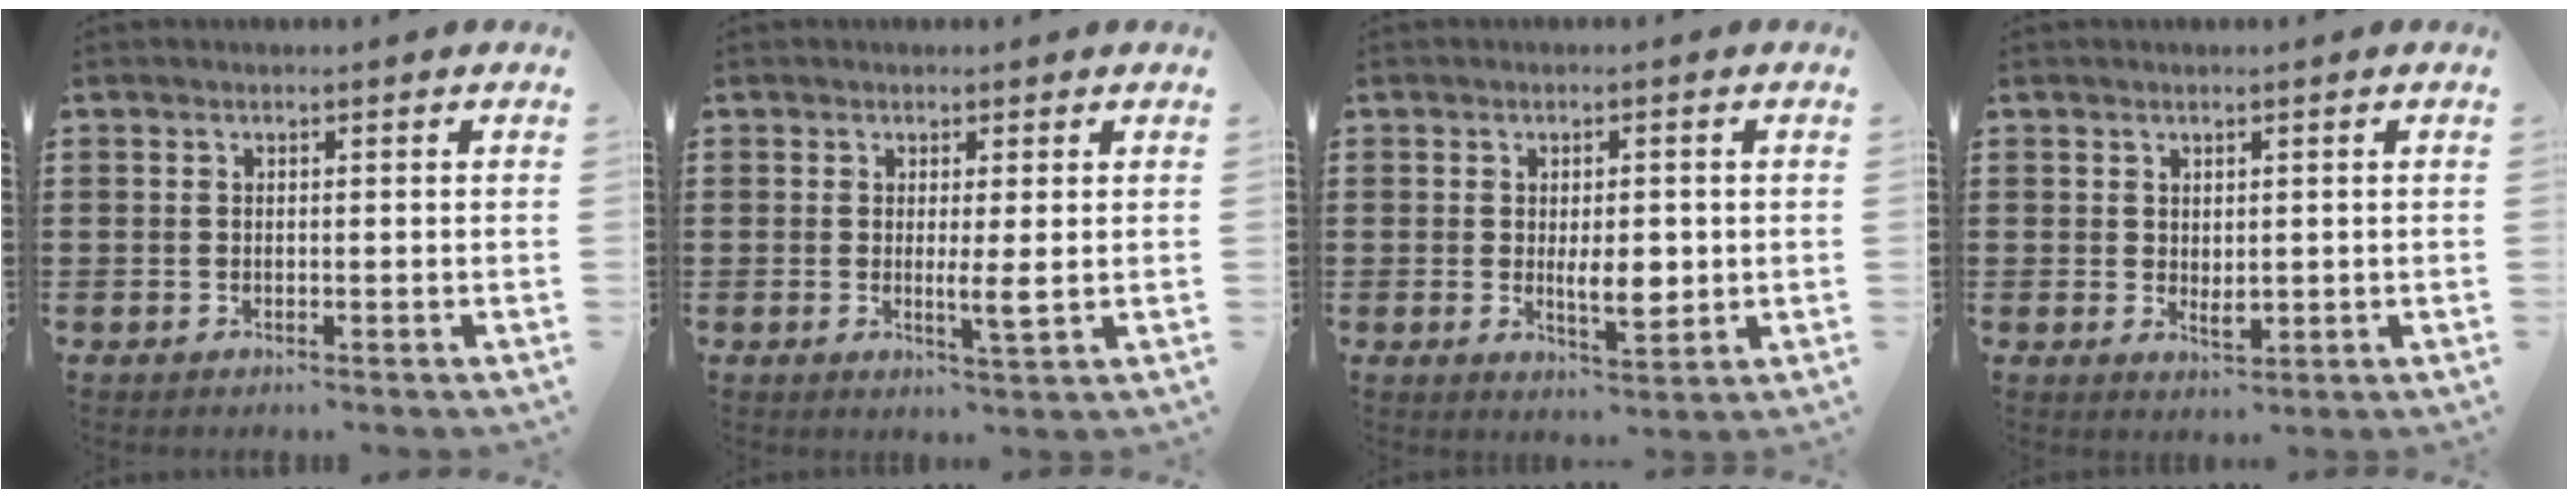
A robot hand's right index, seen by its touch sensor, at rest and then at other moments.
{"total": 2.7, "force": [0.1, 0.0, 2.7], "torque": [-0.043, -0.008, -0.001]}
{"total": 4.8, "force": [-0.2, 2.0, 4.3], "torque": [-0.062, -0.003, -0.006]}
{"total": 1.8, "force": [0.6, 1.0, 1.3], "torque": [-0.018, -0.004, 0.011]}